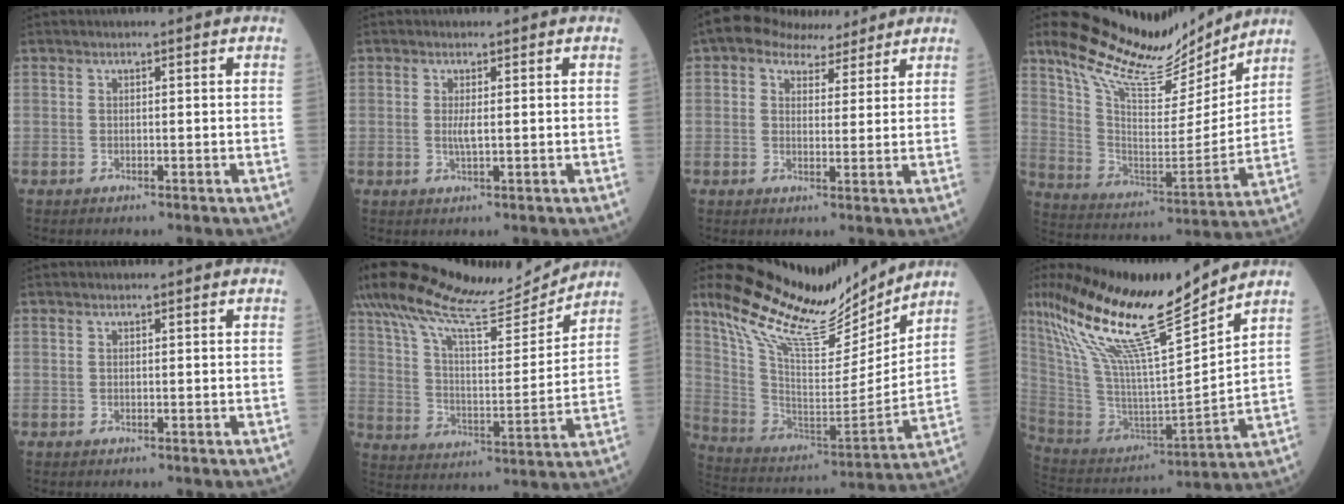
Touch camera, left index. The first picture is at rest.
{"total": 1.5, "force": [-0.1, 0.2, 1.5], "torque": [-0.037, -0.007, 0.000]}
{"total": 6.8, "force": [5.2, 3.7, 2.3], "torque": [-0.038, 0.023, 0.081]}
{"total": 17.8, "force": [15.6, 3.7, 7.8], "torque": [-0.148, -0.022, 0.267]}
{"total": 0.0}
{"total": 17.9, "force": [16.4, 1.8, 6.9], "torque": [-0.140, 0.004, 0.269]}
{"total": 20.4, "force": [17.3, 3.9, 10.1], "torque": [-0.190, -0.023, 0.301]}
{"total": 20.2, "force": [15.0, -0.1, 13.4], "torque": [-0.246, -0.006, 0.279]}